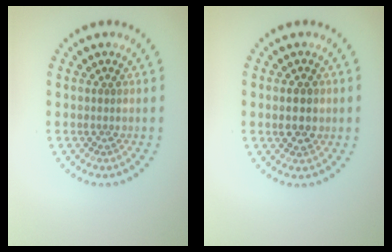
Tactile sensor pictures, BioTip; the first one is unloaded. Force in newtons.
{"total": 2.4, "press": 2.4, "slide": 0.3}